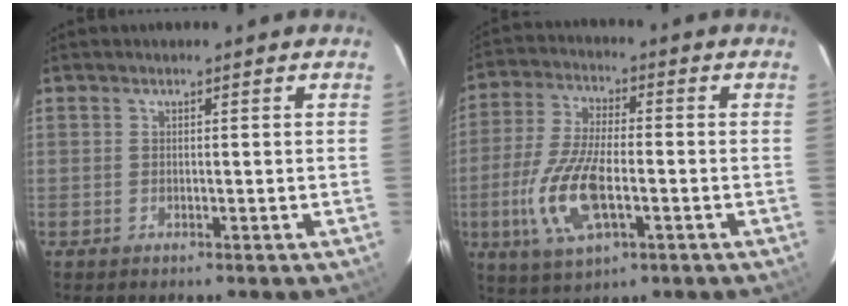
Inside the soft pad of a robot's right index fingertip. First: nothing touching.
{"total": 13.6, "force": [-3.8, 5.5, 11.9], "torque": [-0.257, -0.007, -0.071]}